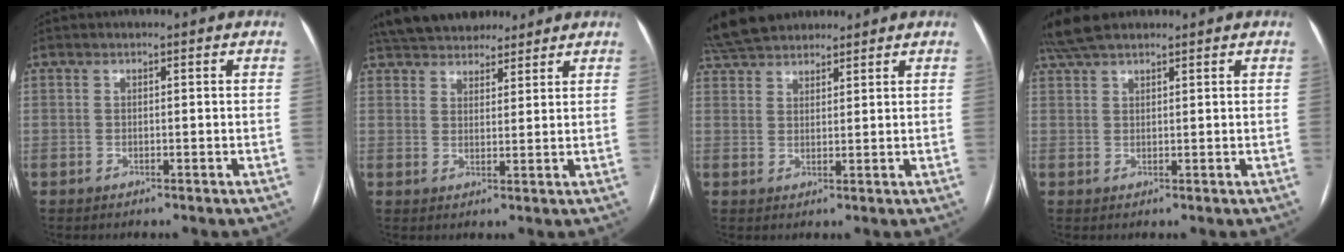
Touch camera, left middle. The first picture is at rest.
{"total": 13.4, "force": [11.7, 4.9, 4.4], "torque": [-0.075, 0.030, 0.180]}
{"total": 8.6, "force": [7.8, 2.7, 2.4], "torque": [-0.043, 0.035, 0.142]}
{"total": 5.6, "force": [4.8, 1.5, 2.5], "torque": [-0.053, 0.029, 0.094]}